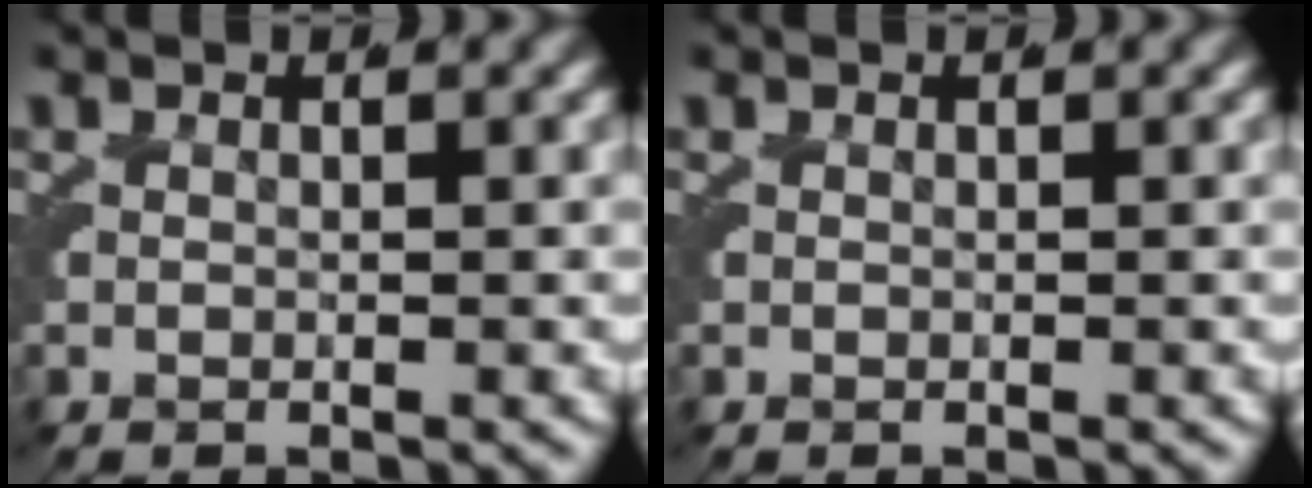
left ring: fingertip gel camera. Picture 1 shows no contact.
{"total": 0.0}